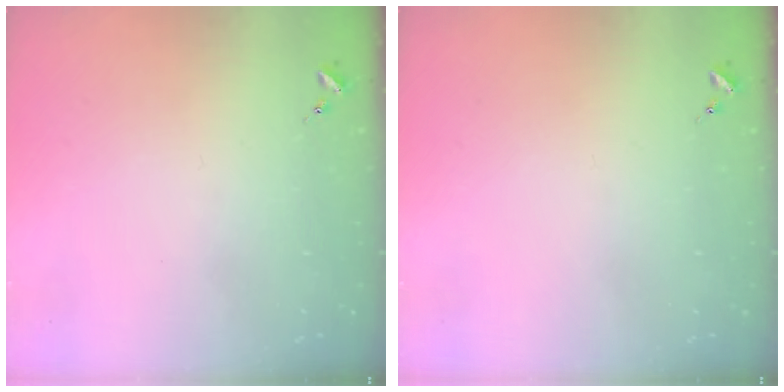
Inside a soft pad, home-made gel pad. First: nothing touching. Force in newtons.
{"total": 0.0}